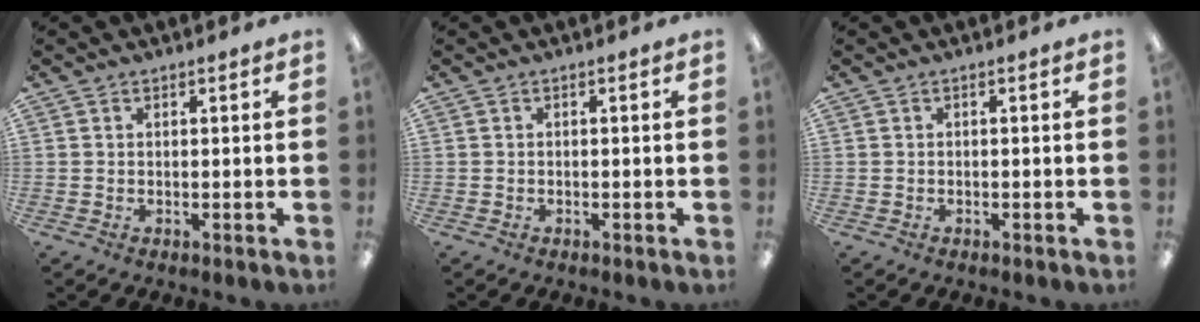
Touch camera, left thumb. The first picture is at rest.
{"total": 0.0}
{"total": 0.0}